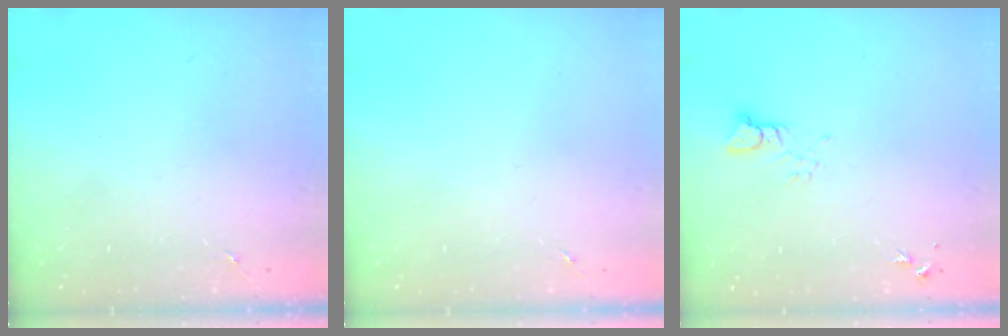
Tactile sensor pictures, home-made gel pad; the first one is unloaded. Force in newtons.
{"total": 0.0}
{"total": 3.1, "press": 3.1, "slide": 0.4}